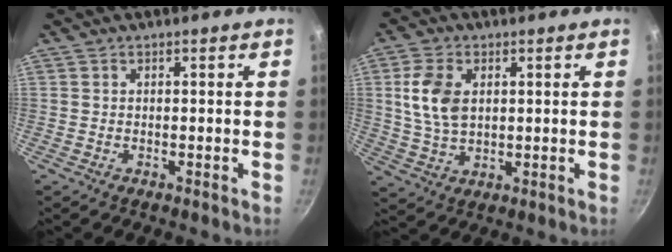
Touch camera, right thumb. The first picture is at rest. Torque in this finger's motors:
{"motor_torque": [0.34, 0.18, 1.08, 0.36, 0.26]}